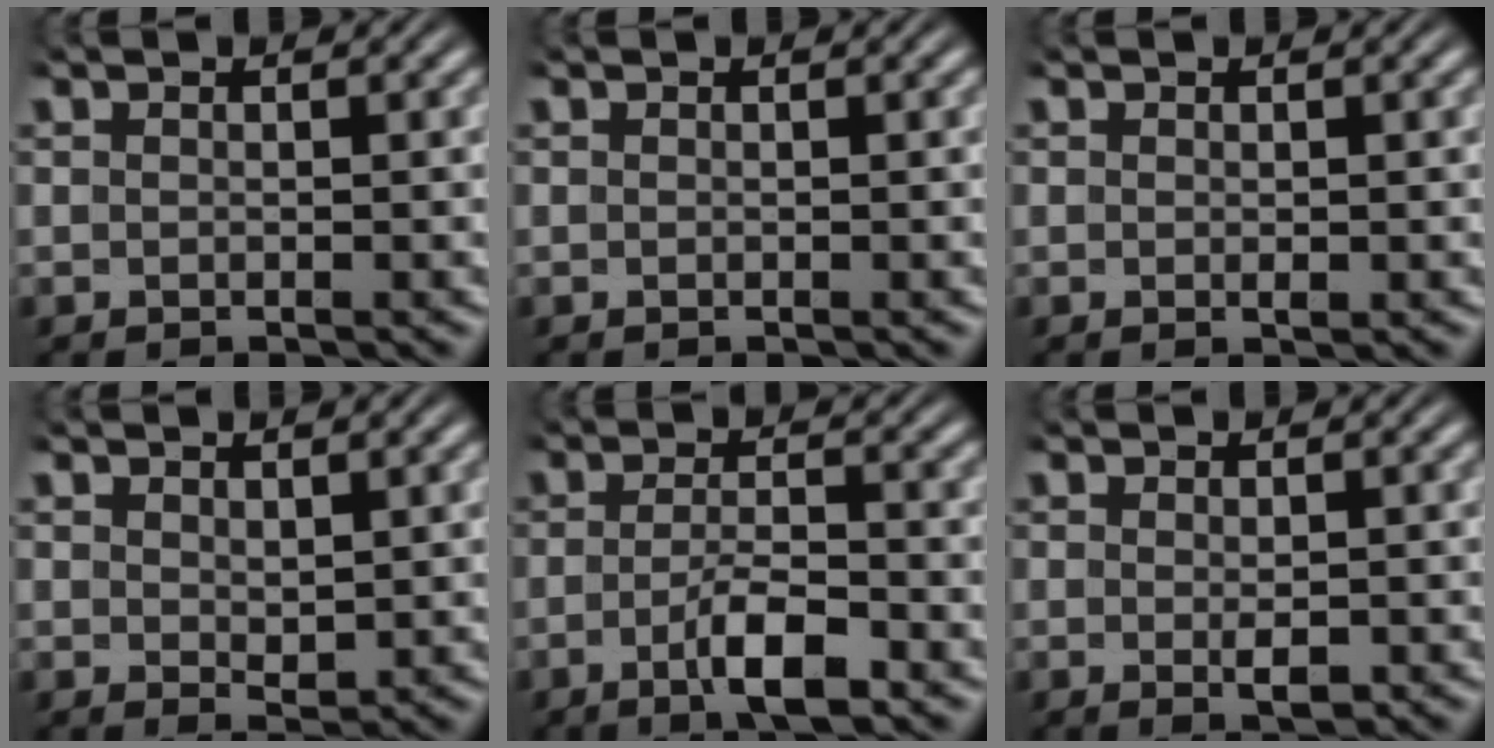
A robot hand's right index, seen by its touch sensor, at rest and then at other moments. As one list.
[{"total": 0.0}, {"total": 0.7, "force": [-0.1, 0.5, 0.5], "torque": [-0.010, -0.002, 0.000]}, {"total": 1.0, "force": [0.4, 0.3, 0.8], "torque": [-0.008, -0.010, 0.017]}, {"total": 4.5, "force": [-2.0, 1.0, 3.9], "torque": [-0.065, -0.014, -0.030]}, {"total": 1.7, "force": [-0.5, 0.8, 1.5], "torque": [-0.024, -0.006, -0.006]}]